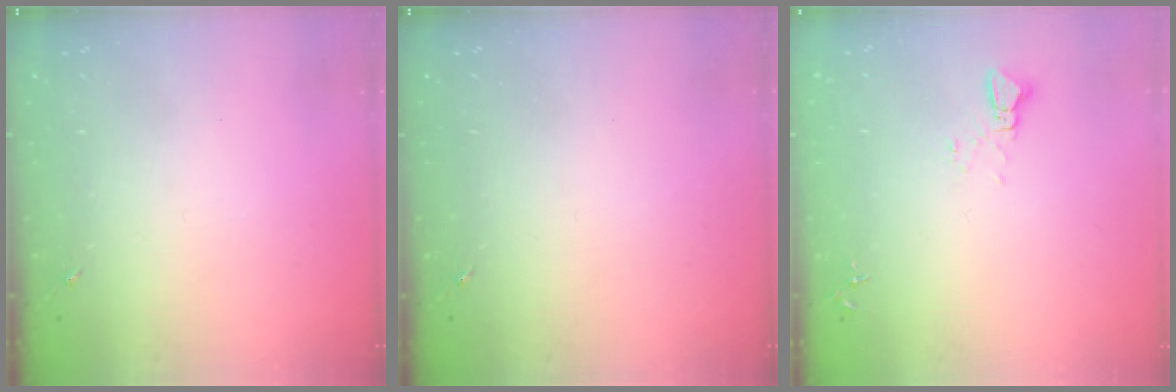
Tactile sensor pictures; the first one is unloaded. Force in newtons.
{"total": 0.0}
{"total": 3.7, "press": 3.7, "slide": 0.3}